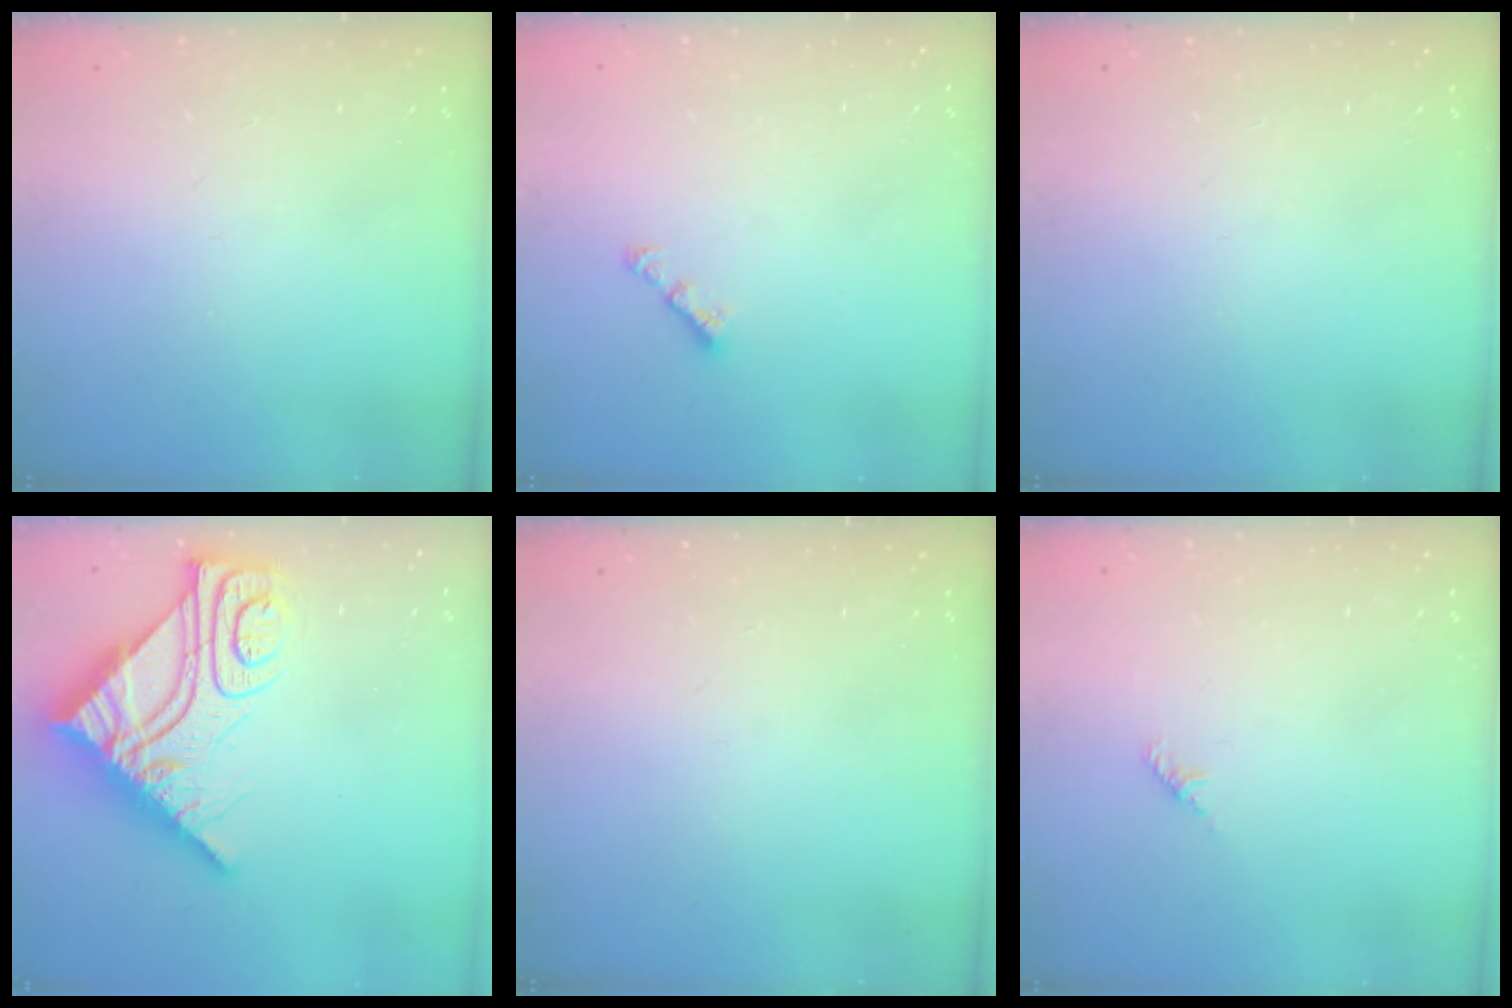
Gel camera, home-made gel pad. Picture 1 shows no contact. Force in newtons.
{"total": 2.9, "press": 2.8, "slide": 0.6}
{"total": 0.0}
{"total": 18.5, "press": 18.4, "slide": 2.0}
{"total": 0.0}
{"total": 1.8, "press": 1.7, "slide": 0.6}